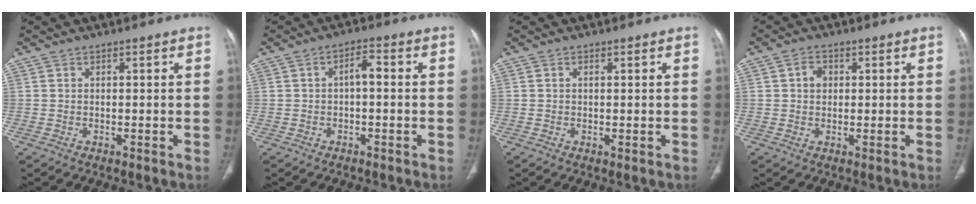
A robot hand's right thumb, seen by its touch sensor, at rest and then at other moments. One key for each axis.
{"total": 3.2, "fx": -0.2, "fy": 1.5, "fz": 2.8, "tx": -0.040, "ty": 0.016, "tz": -0.009}
{"total": 0.9, "fx": 0.1, "fy": 0.3, "fz": 0.8, "tx": -0.020, "ty": -0.003, "tz": 0.004}
{"total": 2.9, "fx": 0.6, "fy": 2.4, "fz": 1.6, "tx": -0.017, "ty": 0.004, "tz": 0.010}